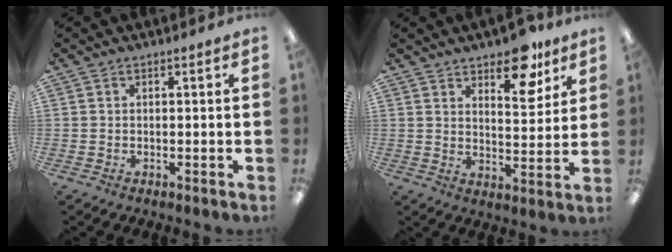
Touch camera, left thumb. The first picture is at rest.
{"total": 10.7, "force": [7.8, 4.7, 5.6], "torque": [-0.055, -0.048, 0.130]}